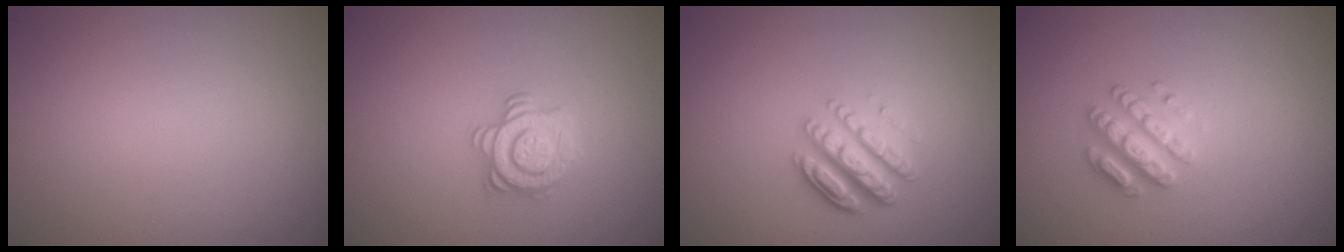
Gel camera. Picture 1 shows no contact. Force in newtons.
{"total": 2.9, "press": 2.6, "slide": 1.2}
{"total": 4.9, "press": 3.4, "slide": 3.4}
{"total": 2.8, "press": 2.8, "slide": 0.3}